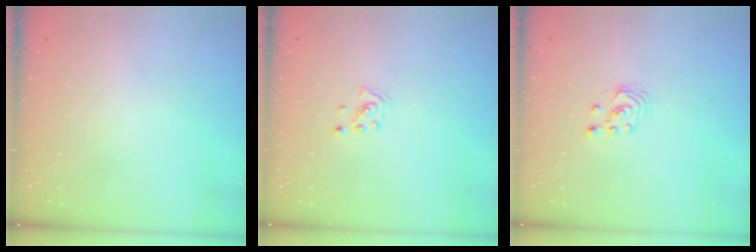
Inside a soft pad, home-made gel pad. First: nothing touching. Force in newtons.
{"total": 2.0, "press": 2.0, "slide": 0.6}
{"total": 1.7, "press": 1.7, "slide": 0.2}